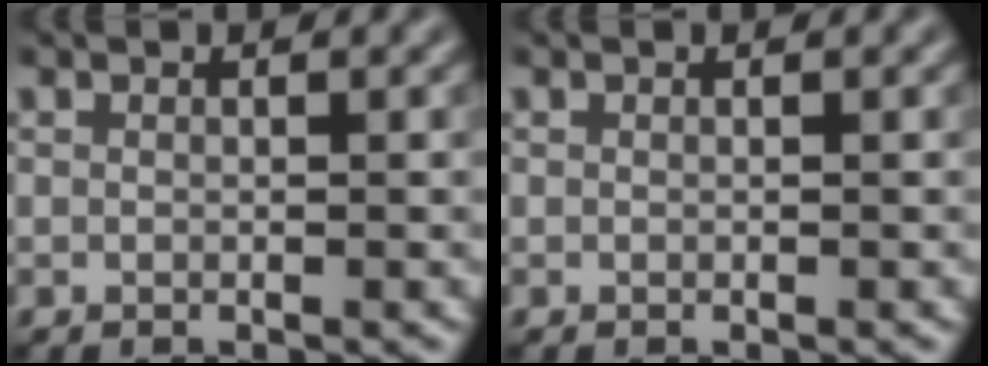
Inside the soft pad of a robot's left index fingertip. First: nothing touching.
{"total": 0.0}